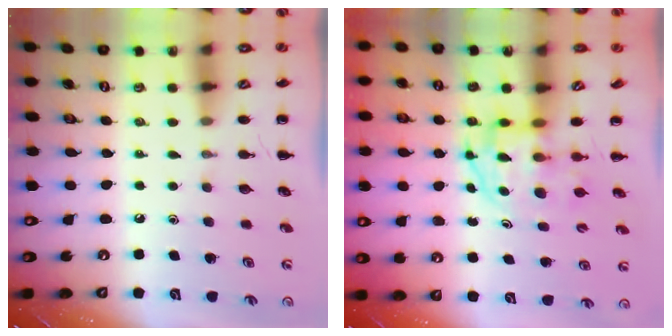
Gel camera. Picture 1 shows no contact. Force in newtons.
{"total": 3.3, "press": 3.3, "slide": 0.5}